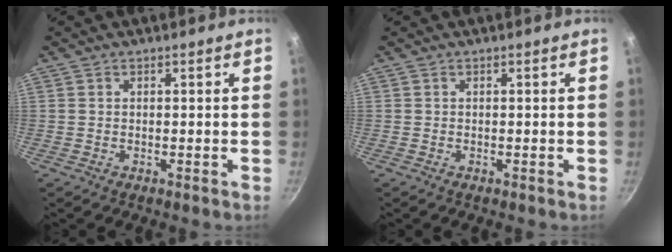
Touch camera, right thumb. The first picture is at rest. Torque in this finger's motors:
{"motor_torque": [0.23, -0.07, 0.28, -0.02, 0.05]}